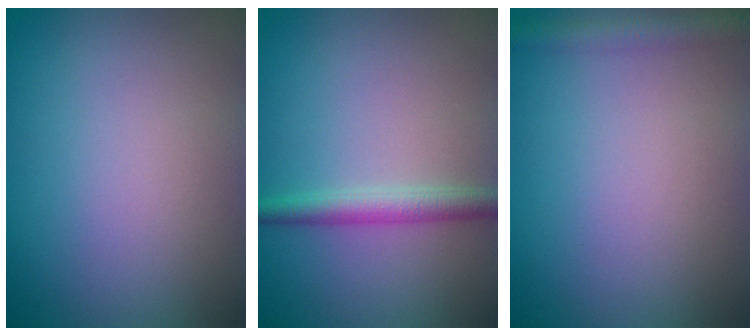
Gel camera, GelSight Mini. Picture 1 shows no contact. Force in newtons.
{"total": 2.3, "press": 2.3, "slide": 0.0}
{"total": 2.1, "press": 2.1, "slide": 0.1}